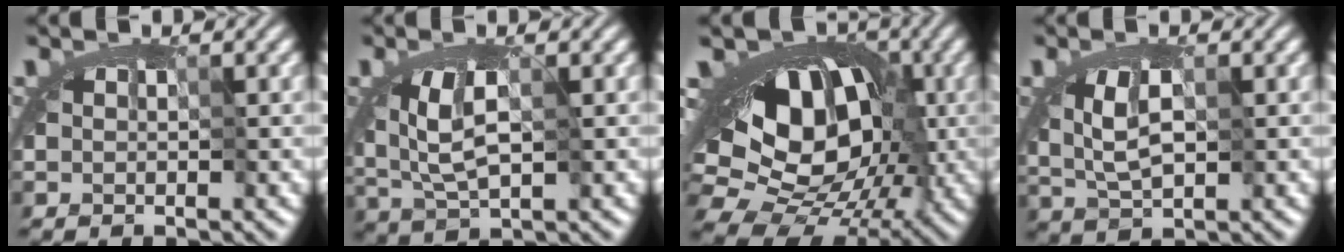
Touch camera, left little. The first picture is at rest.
{"total": 3.3, "force": [-0.3, 1.7, 2.8], "torque": [-0.051, -0.009, -0.002]}
{"total": 13.9, "force": [0.5, 10.2, 9.4], "torque": [-0.127, 0.023, -0.014]}
{"total": 2.9, "force": [-0.4, 1.6, 2.4], "torque": [-0.037, -0.006, -0.006]}